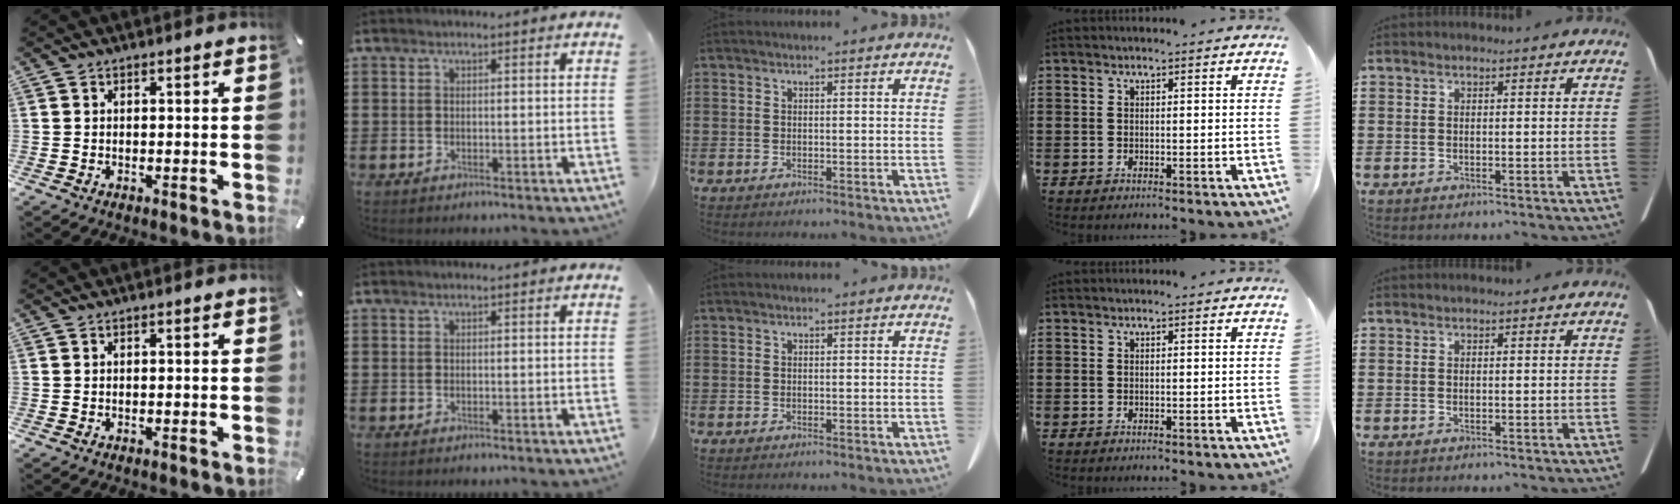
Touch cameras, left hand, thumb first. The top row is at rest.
{}